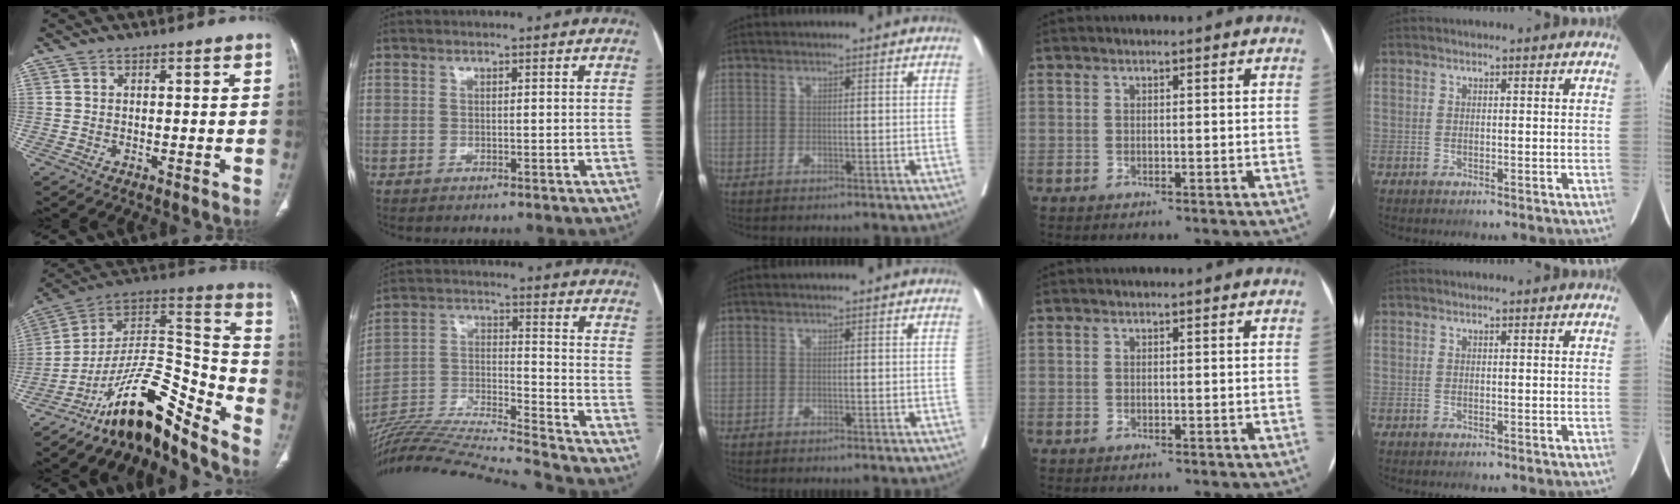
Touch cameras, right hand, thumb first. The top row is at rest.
{"thumb": {"total": 18.0, "force": [-14.6, 3.9, 9.8], "torque": [-0.129, 0.133, -0.253]}, "index": {"total": 21.6, "force": [-20.3, -1.8, 7.0], "torque": [-0.145, -0.014, -0.338]}}